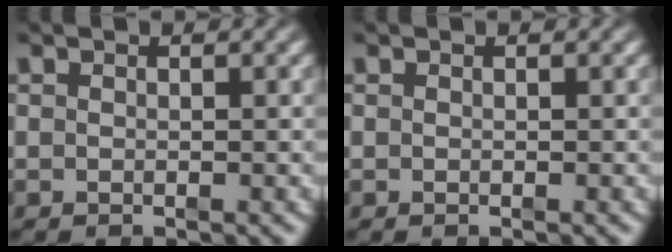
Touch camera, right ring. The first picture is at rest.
{"total": 0.0}